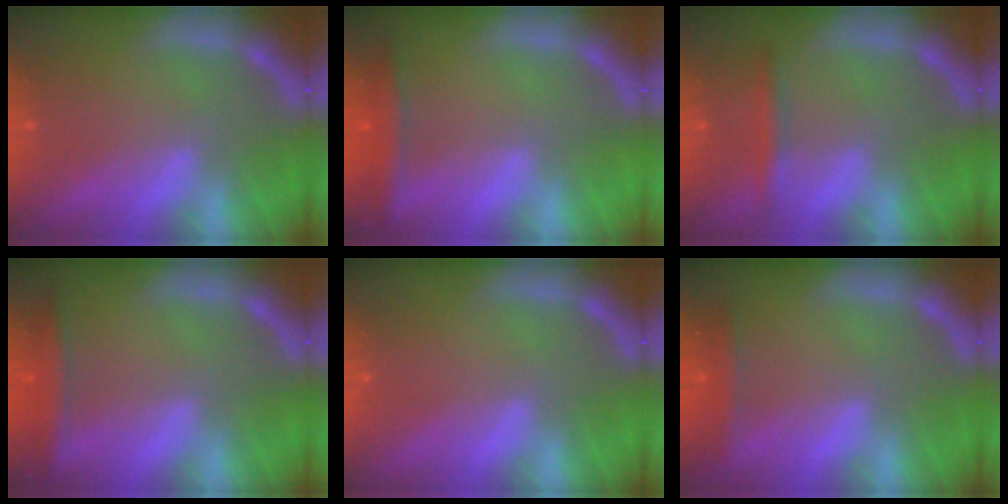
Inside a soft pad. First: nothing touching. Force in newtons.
{"total": 2.9}
{"total": 1.9}
{"total": 2.9}
{"total": 0.0}
{"total": 1.9}